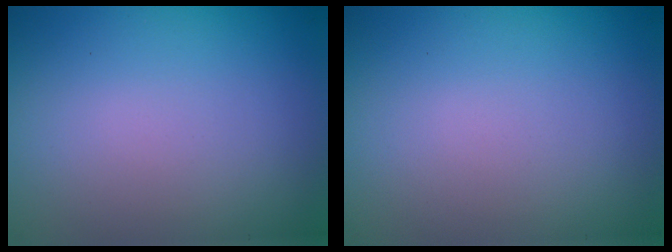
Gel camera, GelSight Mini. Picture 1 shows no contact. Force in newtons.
{"total": 0.0}